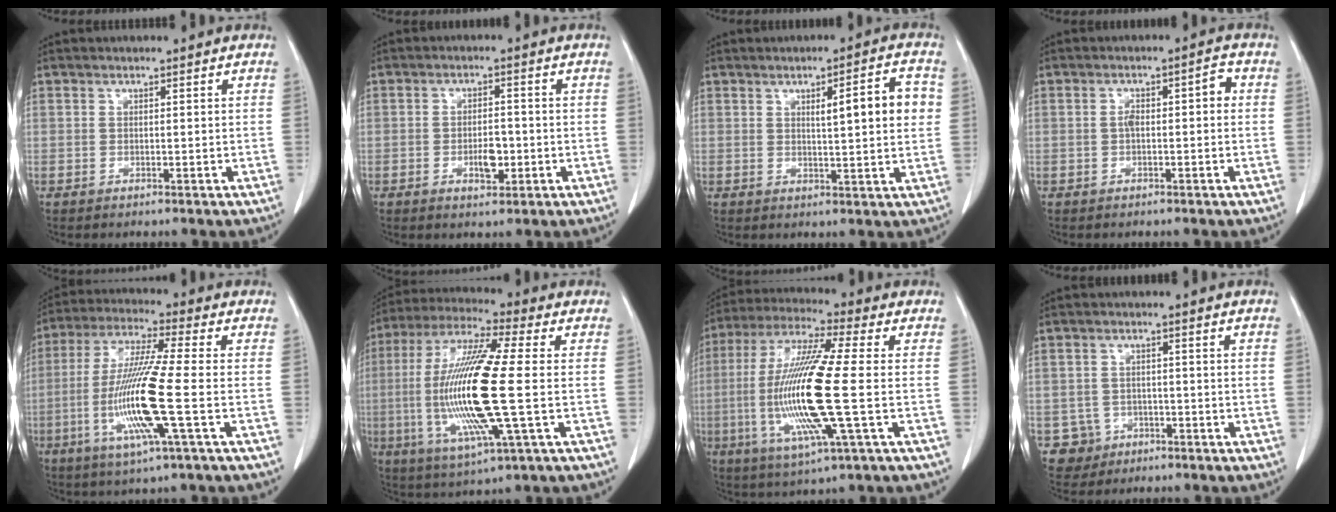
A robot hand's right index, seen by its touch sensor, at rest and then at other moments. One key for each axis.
{"total": 3.9, "fx": -1.2, "fy": 1.7, "fz": 3.3, "tx": -0.055, "ty": 0.002, "tz": -0.015}
{"total": 7.5, "fx": 1.7, "fy": 0.9, "fz": 7.3, "tx": -0.105, "ty": 0.010, "tz": 0.023}
{"total": 3.7, "fx": 0.0, "fy": 1.3, "fz": 3.4, "tx": -0.057, "ty": 0.020, "tz": 0.000}
{"total": 14.0, "fx": -3.3, "fy": -0.4, "fz": 13.6, "tx": -0.284, "ty": -0.016, "tz": -0.071}
{"total": 18.7, "fx": -1.8, "fy": 1.2, "fz": 18.6, "tx": -0.391, "ty": -0.009, "tz": -0.039}
{"total": 17.6, "fx": -2.3, "fy": 0.5, "fz": 17.4, "tx": -0.365, "ty": -0.012, "tz": -0.051}
{"total": 4.0, "fx": -1.6, "fy": 3.6, "fz": -0.2, "tx": 0.010, "ty": 0.014, "tz": -0.021}